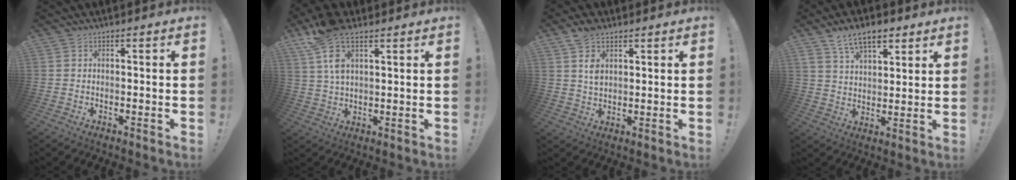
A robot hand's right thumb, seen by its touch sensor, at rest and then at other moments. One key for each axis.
{"total": 10.7, "fx": 5.8, "fy": 4.9, "fz": 7.5, "tx": -0.139, "ty": -0.021, "tz": 0.112}
{"total": 5.8, "fx": 3.2, "fy": 3.5, "fz": 3.4, "tx": -0.049, "ty": -0.016, "tz": 0.059}
{"total": 10.0, "fx": 6.5, "fy": 5.1, "fz": 5.7, "tx": -0.084, "ty": -0.026, "tz": 0.120}